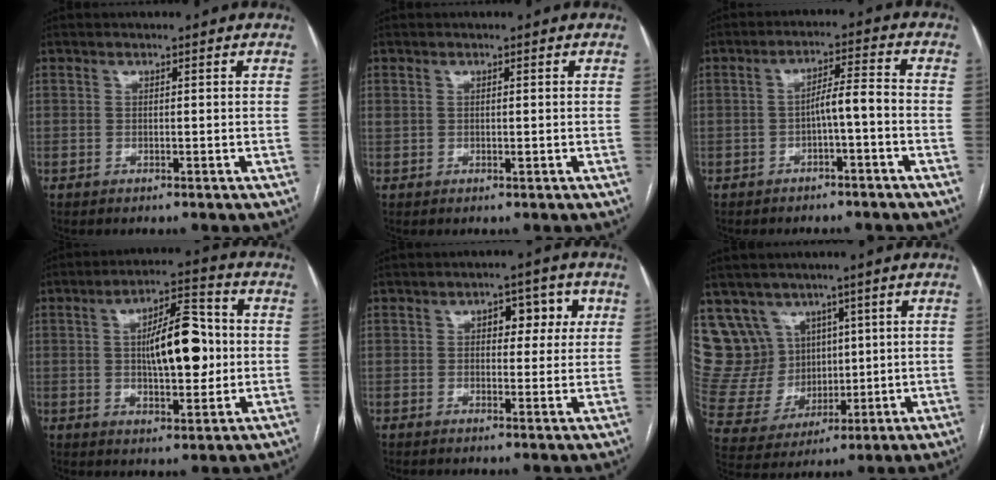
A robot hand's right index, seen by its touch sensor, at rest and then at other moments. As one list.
[{"total": 0.9, "force": [0.3, 0.5, 0.7], "torque": [-0.024, 0.008, 0.015]}, {"total": 4.3, "force": [-1.5, 0.3, 4.1], "torque": [-0.063, 0.019, -0.020]}, {"total": 11.7, "force": [0.7, 3.8, 11.0], "torque": [-0.180, 0.021, 0.015]}, {"total": 5.4, "force": [1.7, 3.0, 4.1], "torque": [-0.045, 0.018, 0.022]}, {"total": 12.3, "force": [7.1, 9.8, 2.0], "torque": [-0.063, 0.052, 0.166]}]